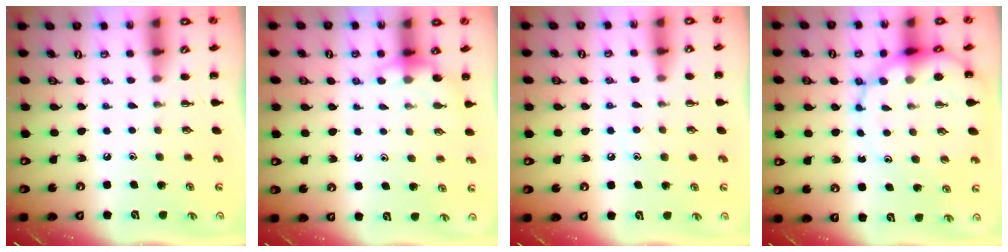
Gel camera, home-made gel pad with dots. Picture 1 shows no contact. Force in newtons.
{"total": 6.1, "press": 5.9, "slide": 1.5}
{"total": 6.7, "press": 6.5, "slide": 1.4}
{"total": 11.9, "press": 11.6, "slide": 2.5}